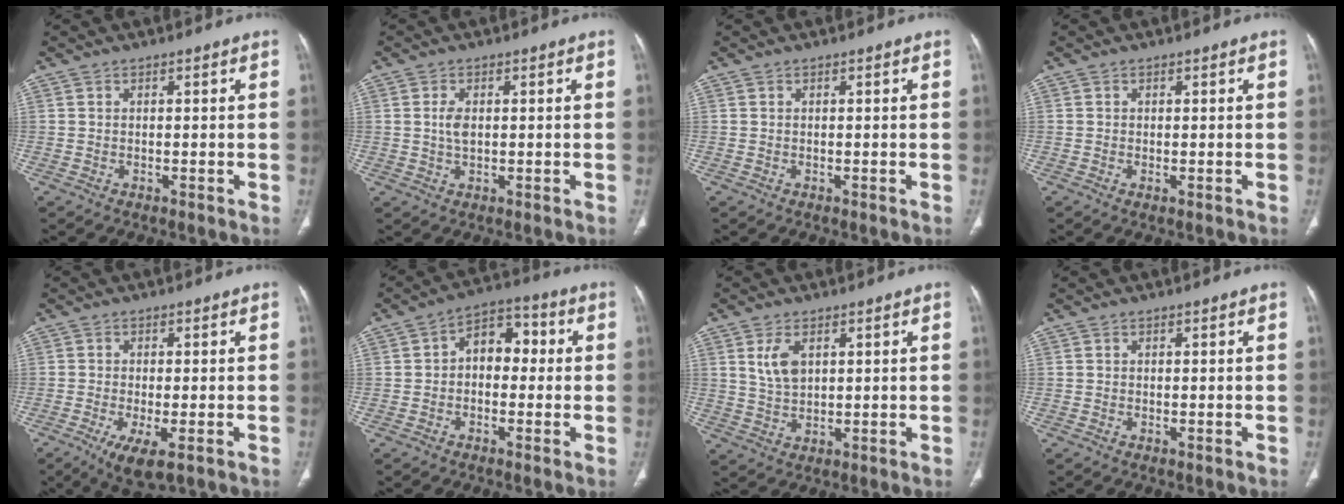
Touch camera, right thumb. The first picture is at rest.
{"total": 2.6, "force": [0.3, 1.4, 2.2], "torque": [-0.046, -0.001, 0.007]}
{"total": 0.0}
{"total": 0.6, "force": [-0.2, 0.3, 0.5], "torque": [-0.012, -0.003, -0.003]}
{"total": 6.6, "force": [-3.0, 2.0, 5.5], "torque": [-0.101, -0.016, -0.048]}
{"total": 8.1, "force": [0.2, 5.5, 5.9], "torque": [-0.057, 0.032, -0.009]}
{"total": 5.3, "force": [2.0, 3.0, 3.9], "torque": [-0.070, -0.009, 0.046]}
{"total": 0.0}